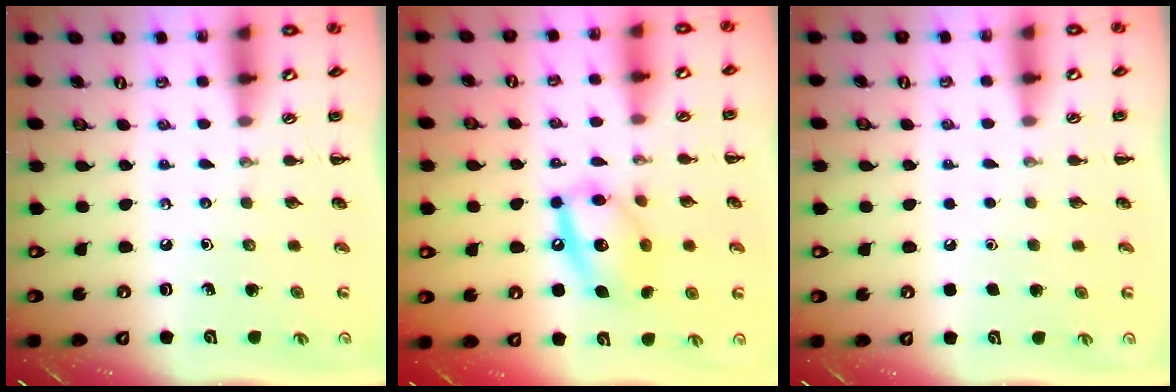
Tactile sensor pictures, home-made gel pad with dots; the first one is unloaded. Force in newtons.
{"total": 14.7, "press": 14.6, "slide": 2.0}
{"total": 1.6, "press": 1.6, "slide": 0.1}